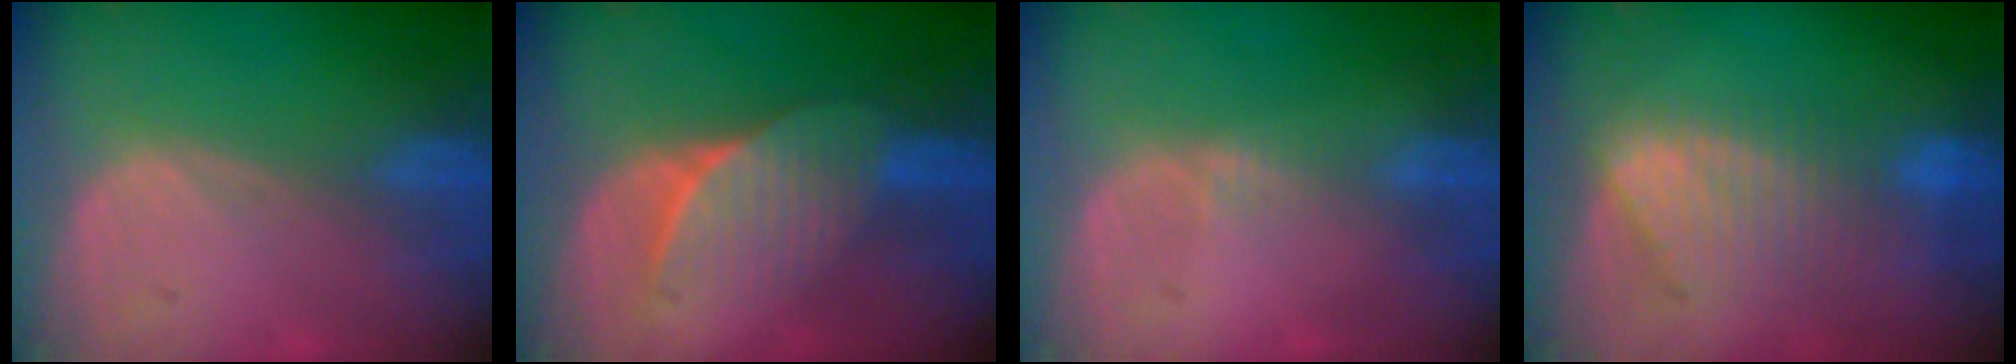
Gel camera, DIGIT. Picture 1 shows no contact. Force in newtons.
{"total": 7.4, "press": 6.6, "slide": 3.2}
{"total": 0.8, "press": 0.8, "slide": 0.4}
{"total": 8.4, "press": 7.7, "slide": 3.5}